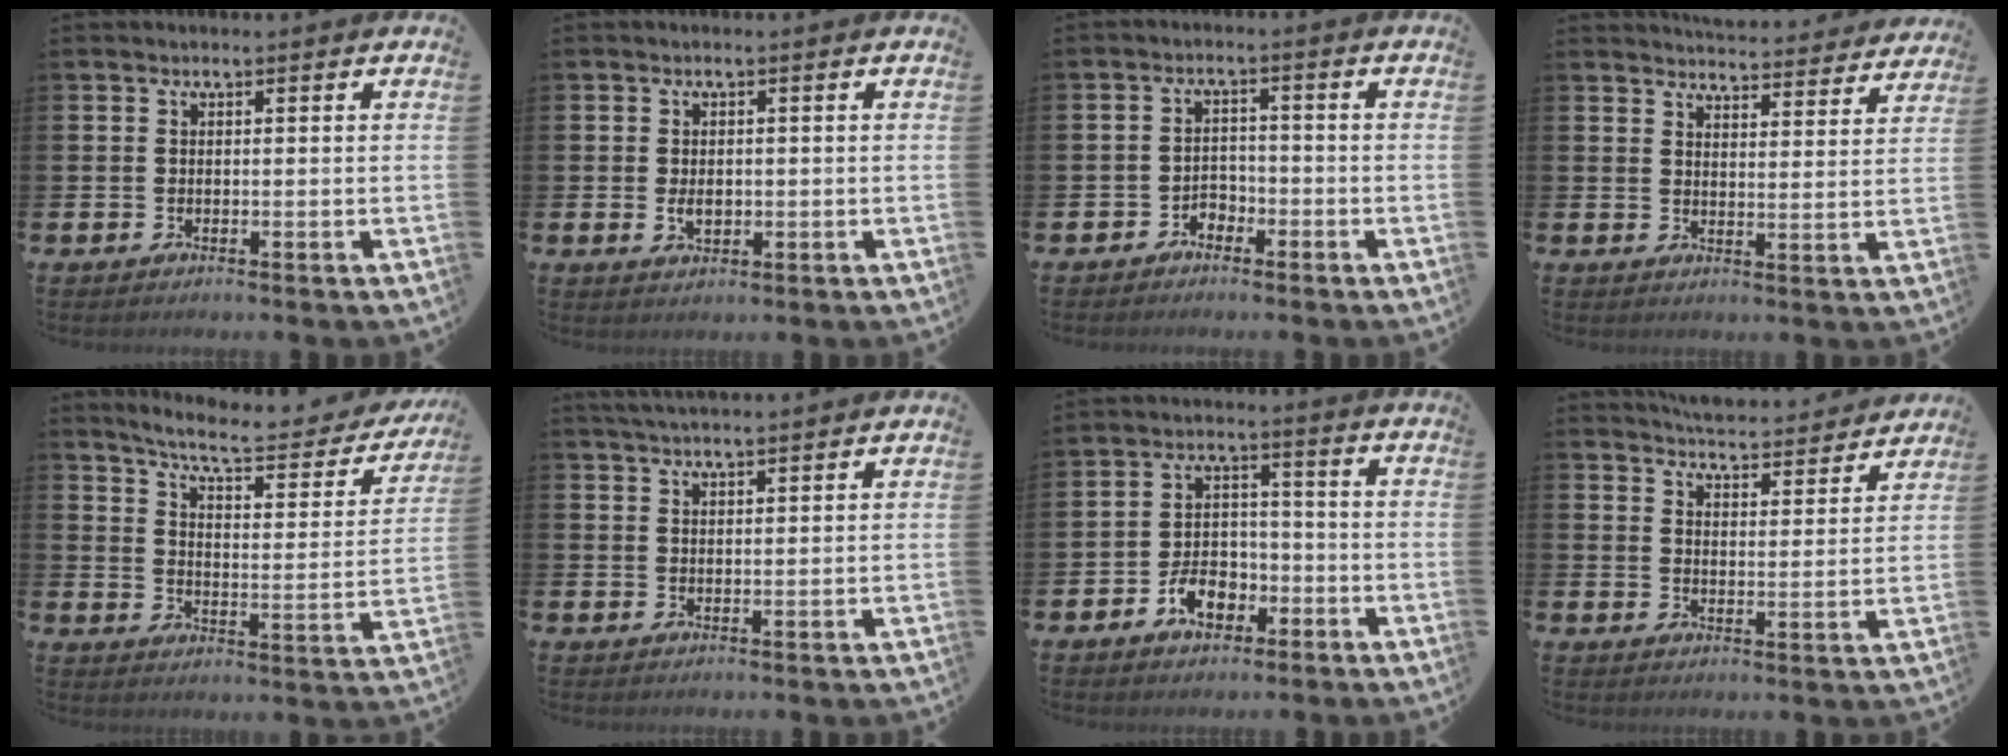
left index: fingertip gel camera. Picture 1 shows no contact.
{"total": 2.2, "force": [0.0, 1.4, 1.6], "torque": [-0.024, 0.002, -0.003]}
{"total": 2.2, "force": [-1.9, 1.2, 0.2], "torque": [-0.018, 0.007, -0.041]}
{"total": 5.1, "force": [5.1, 0.5, 0.4], "torque": [-0.012, -0.040, 0.088]}
{"total": 7.7, "force": [6.8, 1.4, 3.2], "torque": [-0.089, -0.046, 0.113]}
{"total": 2.9, "force": [2.9, -0.1, 0.5], "torque": [-0.014, -0.008, 0.052]}
{"total": 5.5, "force": [-2.9, 3.7, 2.9], "torque": [-0.048, 0.013, -0.056]}
{"total": 5.3, "force": [5.3, 0.3, 0.4], "torque": [-0.022, -0.040, 0.093]}